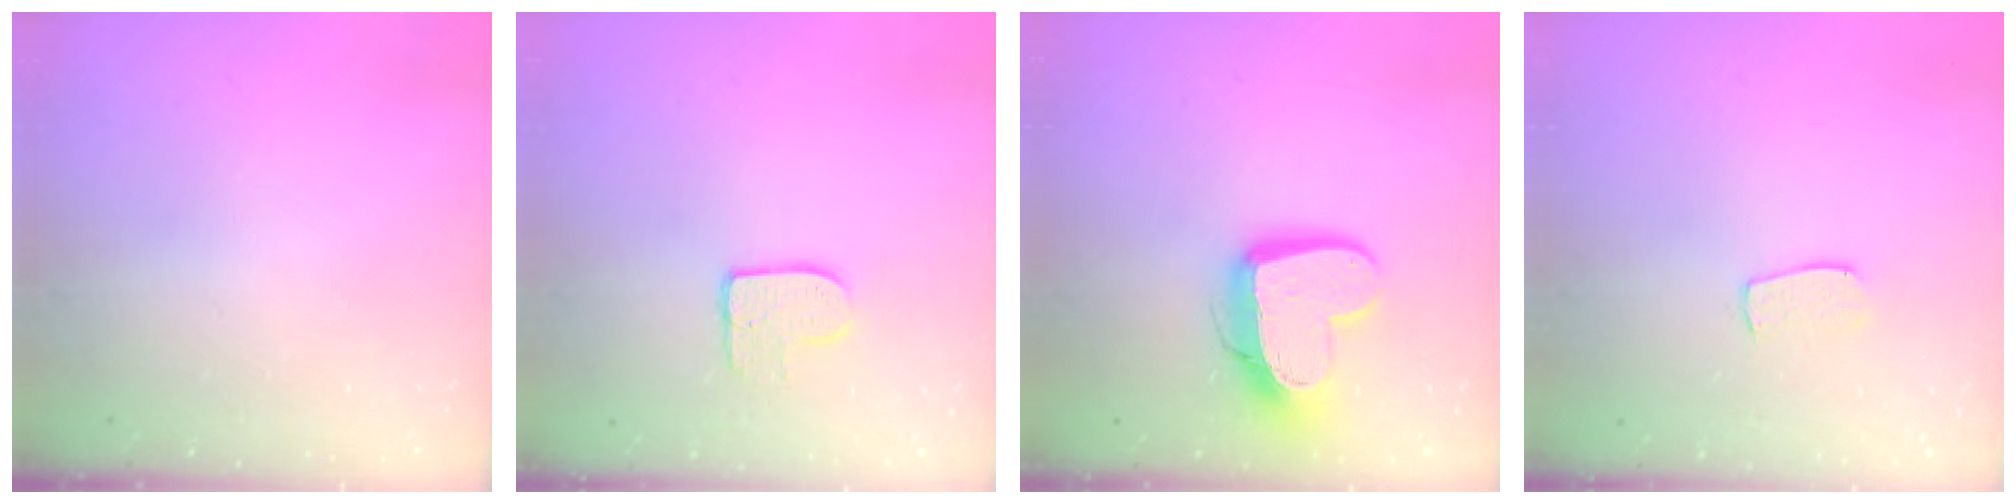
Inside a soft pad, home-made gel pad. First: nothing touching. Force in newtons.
{"total": 7.9, "press": 7.9, "slide": 0.5}
{"total": 14.9, "press": 14.8, "slide": 1.5}
{"total": 6.1, "press": 6.1, "slide": 0.3}